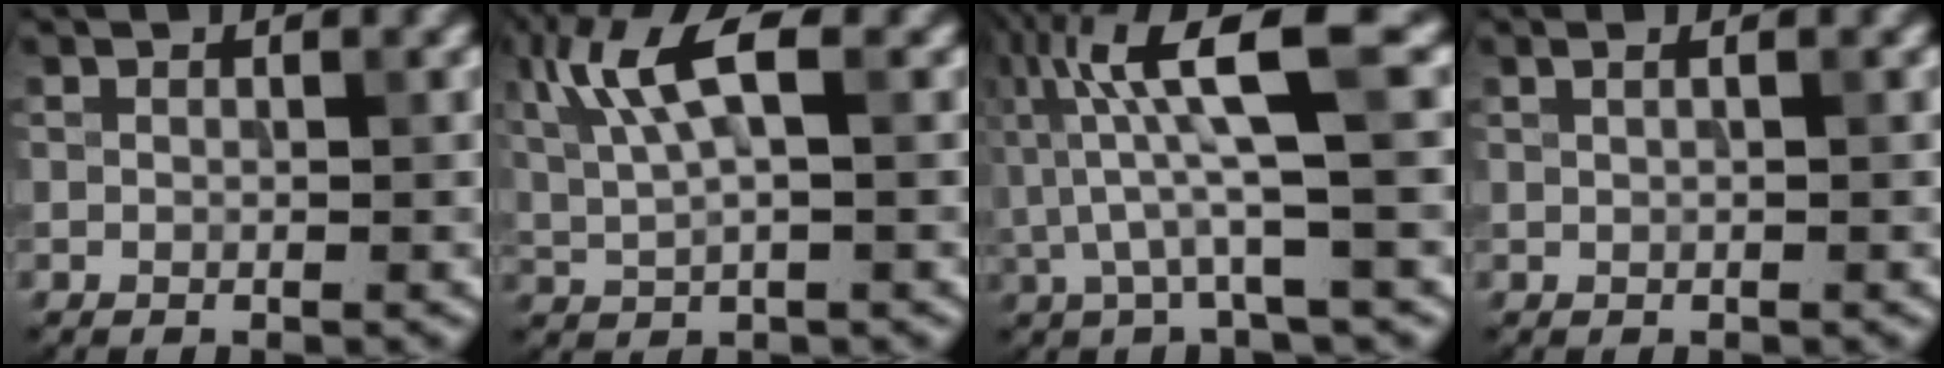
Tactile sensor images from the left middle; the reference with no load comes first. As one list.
[{"total": 6.0, "force": [2.0, 1.7, 5.4], "torque": [-0.123, 0.008, 0.044]}, {"total": 7.8, "force": [1.1, 1.3, 7.6], "torque": [-0.145, 0.010, 0.022]}, {"total": 2.1, "force": [0.9, 1.1, 1.5], "torque": [-0.004, 0.007, -0.009]}]